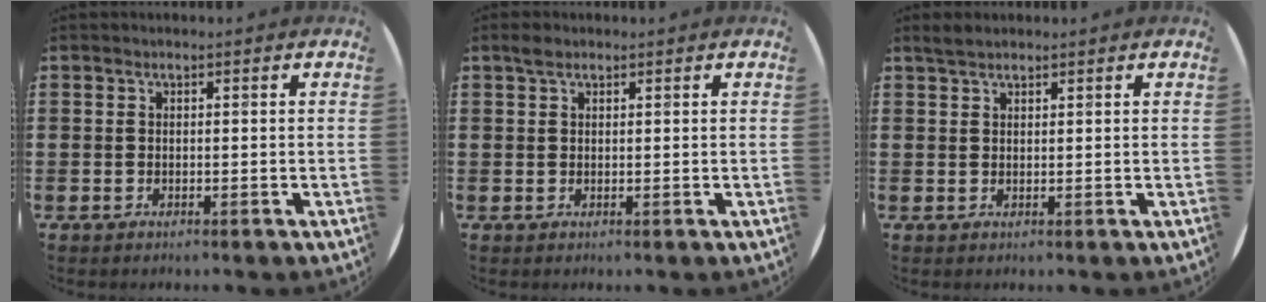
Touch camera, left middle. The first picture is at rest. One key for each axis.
{"total": 1.3, "fx": 1.0, "fy": 0.7, "fz": 0.6, "tx": -0.005, "ty": 0.002, "tz": 0.017}
{"total": 1.6, "fx": 1.5, "fy": 0.4, "fz": 0.5, "tx": -0.013, "ty": 0.004, "tz": 0.028}